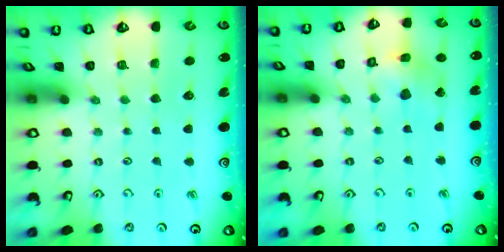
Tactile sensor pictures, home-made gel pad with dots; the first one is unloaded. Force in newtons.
{"total": 7.6, "press": 7.6, "slide": 0.8}